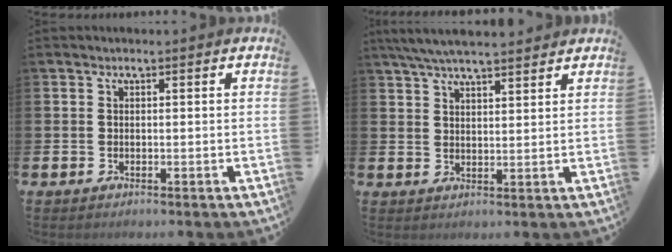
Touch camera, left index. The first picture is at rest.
{"total": 5.7, "force": [5.3, 0.9, 1.9], "torque": [-0.052, -0.012, 0.098]}